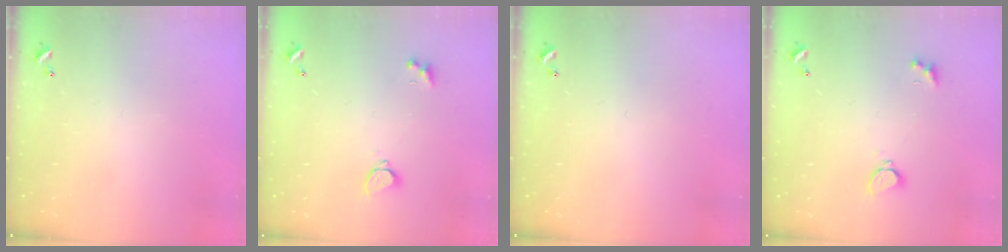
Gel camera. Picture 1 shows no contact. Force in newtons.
{"total": 2.2, "press": 2.0, "slide": 0.9}
{"total": 0.0}
{"total": 2.2, "press": 2.0, "slide": 0.9}